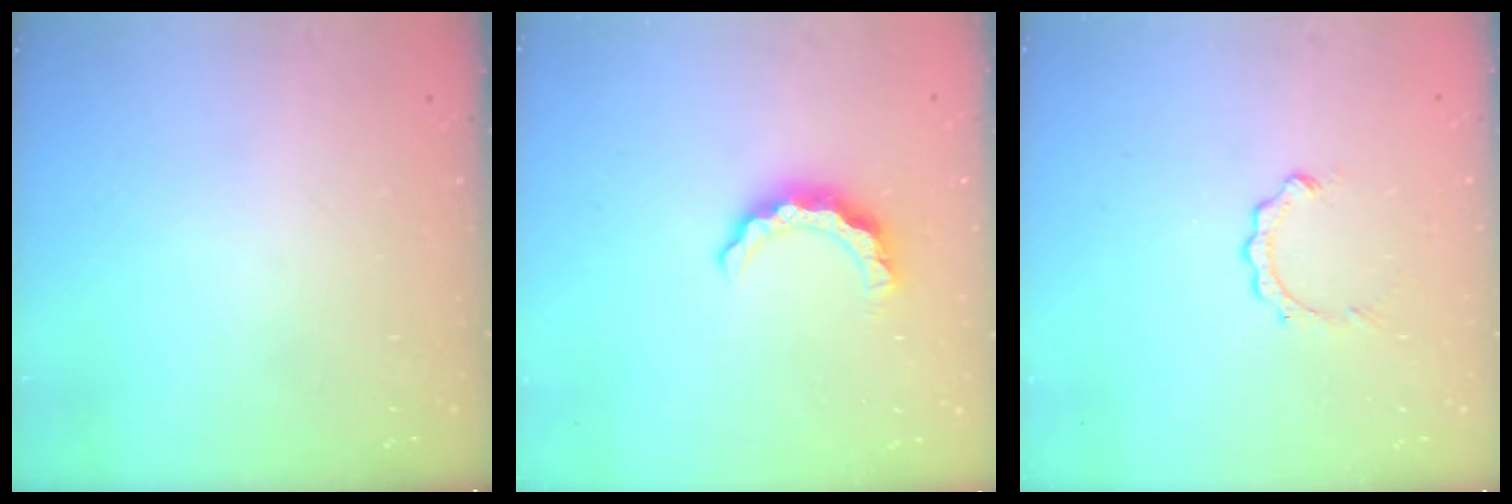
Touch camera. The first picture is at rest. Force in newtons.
{"total": 7.2, "press": 7.1, "slide": 0.8}
{"total": 2.4, "press": 2.4, "slide": 0.3}